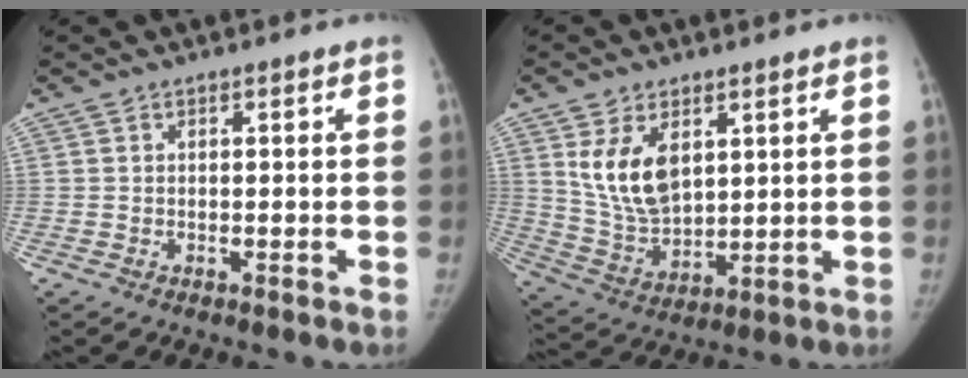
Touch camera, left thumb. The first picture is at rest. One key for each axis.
{"total": 11.4, "fx": 4.2, "fy": 6.7, "fz": 8.2, "tx": -0.133, "ty": -0.023, "tz": 0.097}